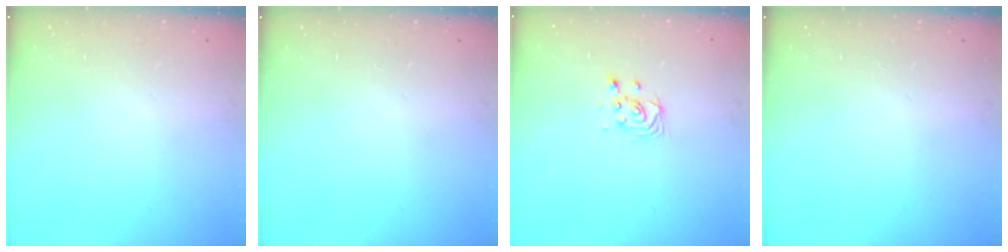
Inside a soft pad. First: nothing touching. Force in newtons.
{"total": 0.0}
{"total": 3.3, "press": 3.2, "slide": 0.6}
{"total": 0.0}